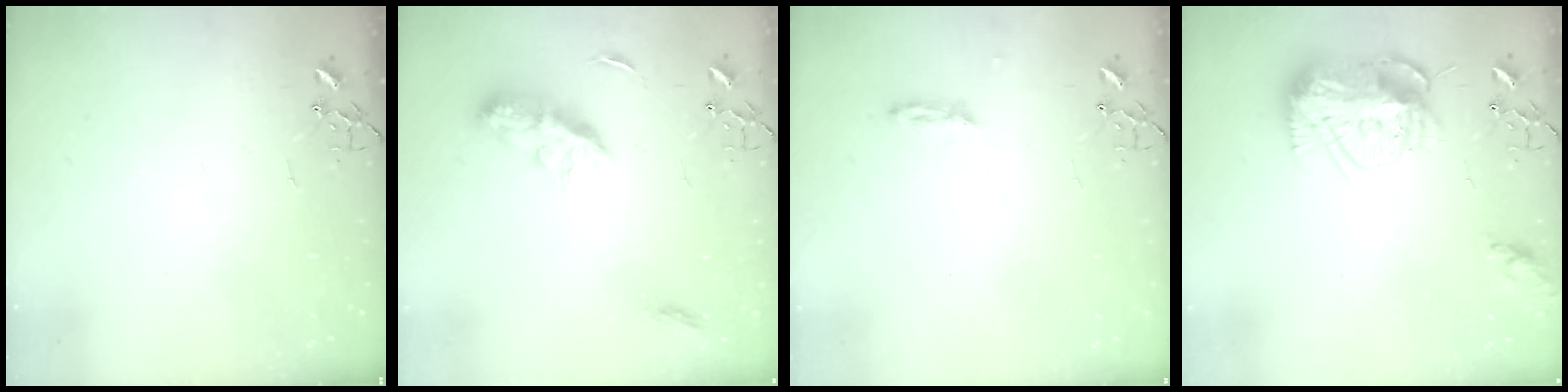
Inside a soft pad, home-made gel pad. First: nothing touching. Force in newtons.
{"total": 9.7, "press": 9.7, "slide": 0.1}
{"total": 2.3, "press": 2.2, "slide": 0.4}
{"total": 15.7, "press": 15.7, "slide": 1.0}